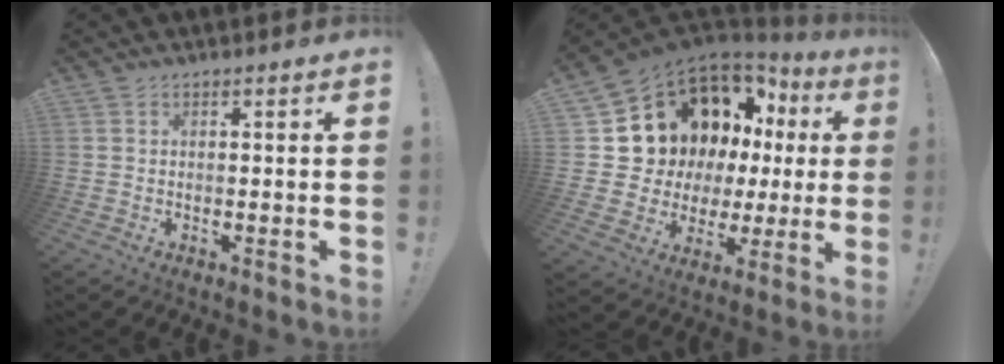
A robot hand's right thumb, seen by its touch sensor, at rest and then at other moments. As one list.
[{"total": 12.3, "force": [7.2, 8.2, 5.7], "torque": [-0.092, -0.075, 0.151]}]